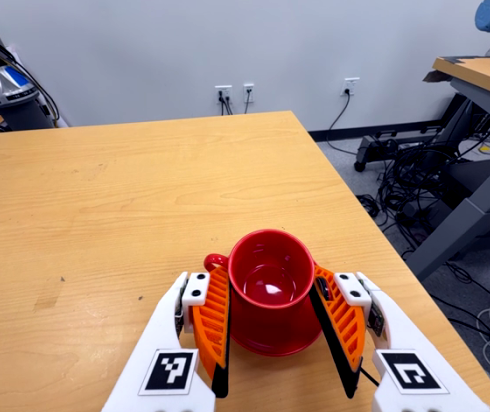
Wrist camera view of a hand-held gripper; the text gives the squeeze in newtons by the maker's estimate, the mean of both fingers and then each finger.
{"total": 3.2, "left": 2.8, "right": 3.6}